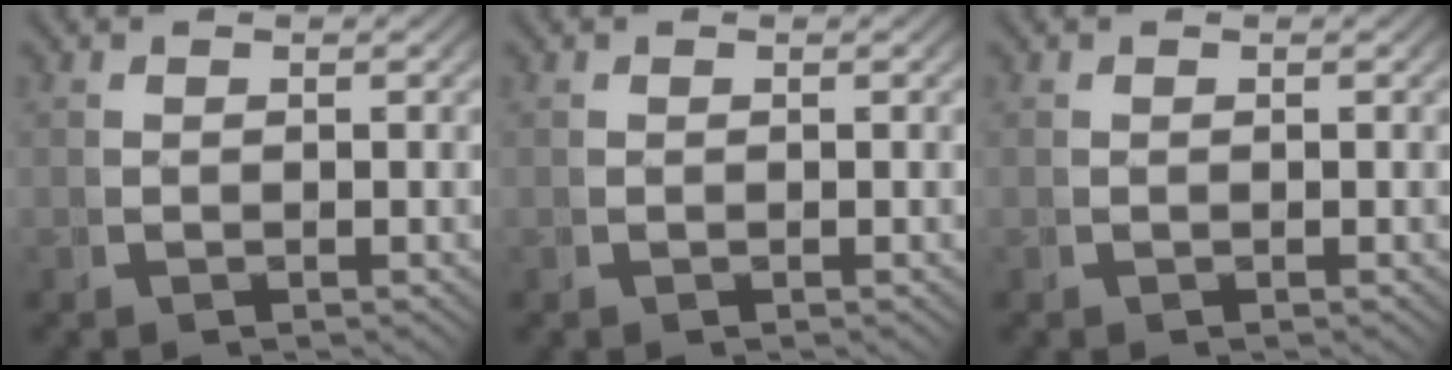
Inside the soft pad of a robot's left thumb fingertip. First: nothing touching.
{"total": 0.0}
{"total": 0.0}